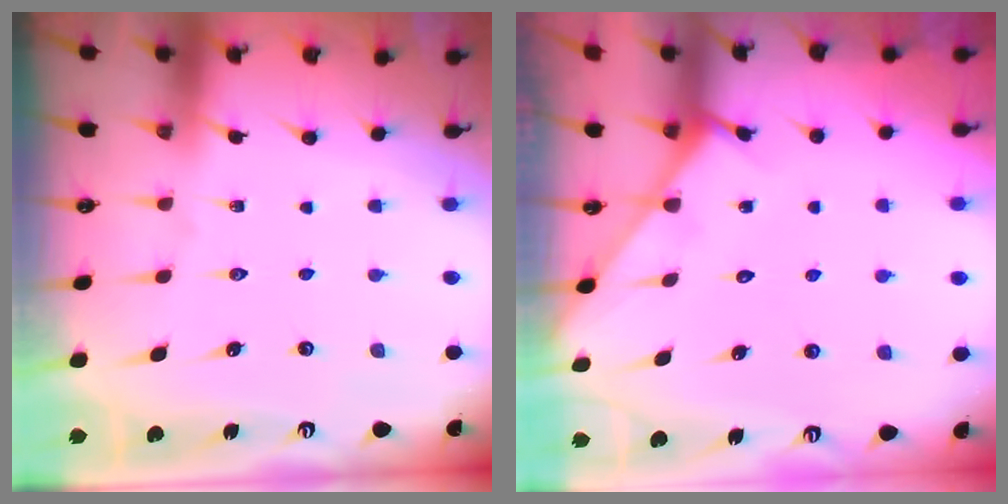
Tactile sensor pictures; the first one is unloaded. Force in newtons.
{"total": 4.0, "press": 4.0, "slide": 0.4}